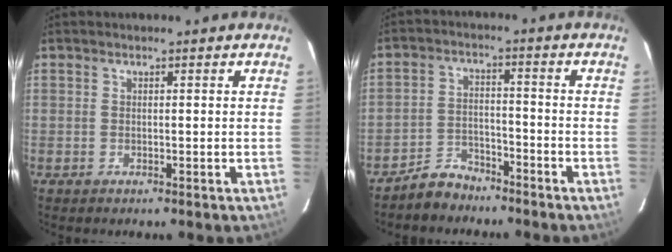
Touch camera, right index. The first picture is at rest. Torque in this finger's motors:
{"motor_torque": [0.00, -0.06, -0.19, -0.08]}